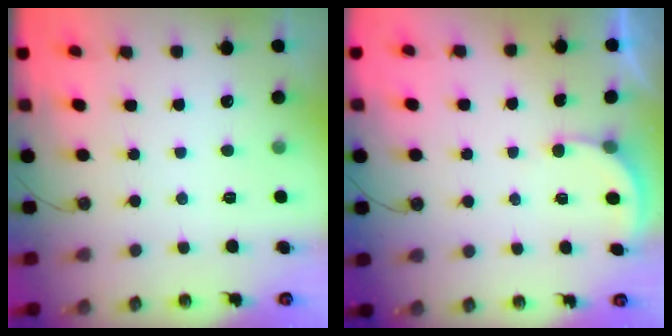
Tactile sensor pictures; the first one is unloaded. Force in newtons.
{"total": 2.4, "press": 2.4, "slide": 0.3}